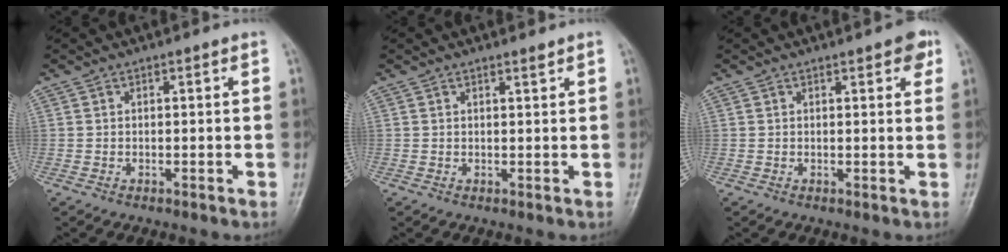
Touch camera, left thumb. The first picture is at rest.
{"total": 0.8, "force": [0.7, 0.0, 0.4], "torque": [-0.006, -0.007, 0.013]}
{"total": 3.6, "force": [2.0, 1.2, 2.7], "torque": [-0.024, -0.004, 0.020]}